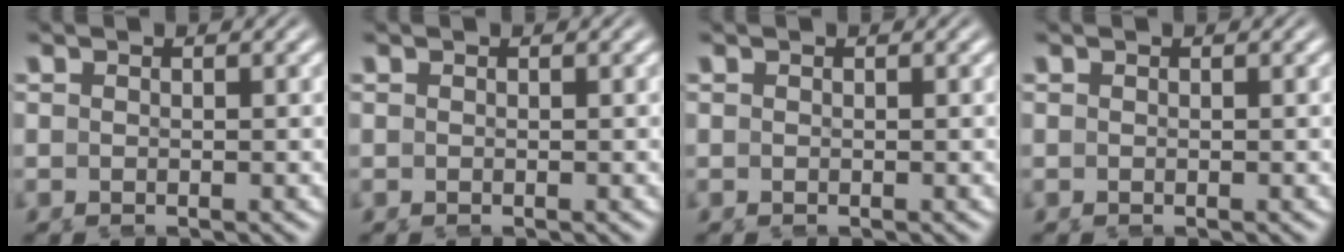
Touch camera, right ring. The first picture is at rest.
{"total": 0.0}
{"total": 0.0}
{"total": 0.0}